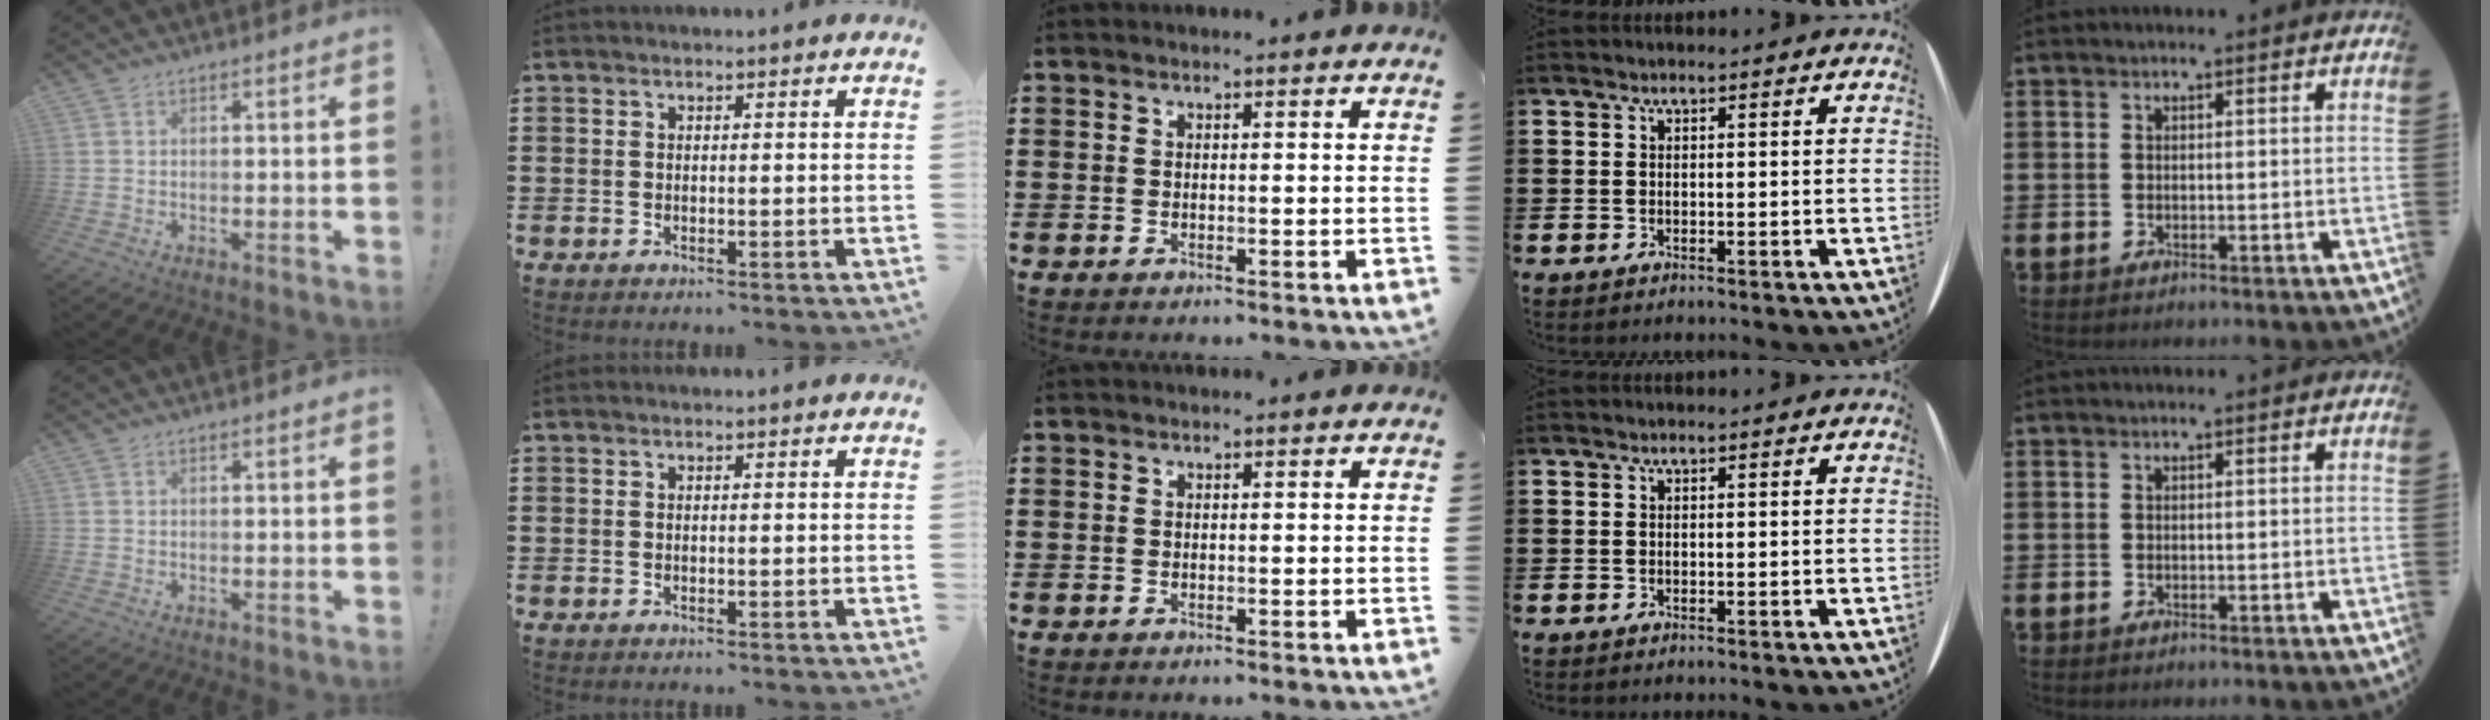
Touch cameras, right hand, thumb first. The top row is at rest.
{}